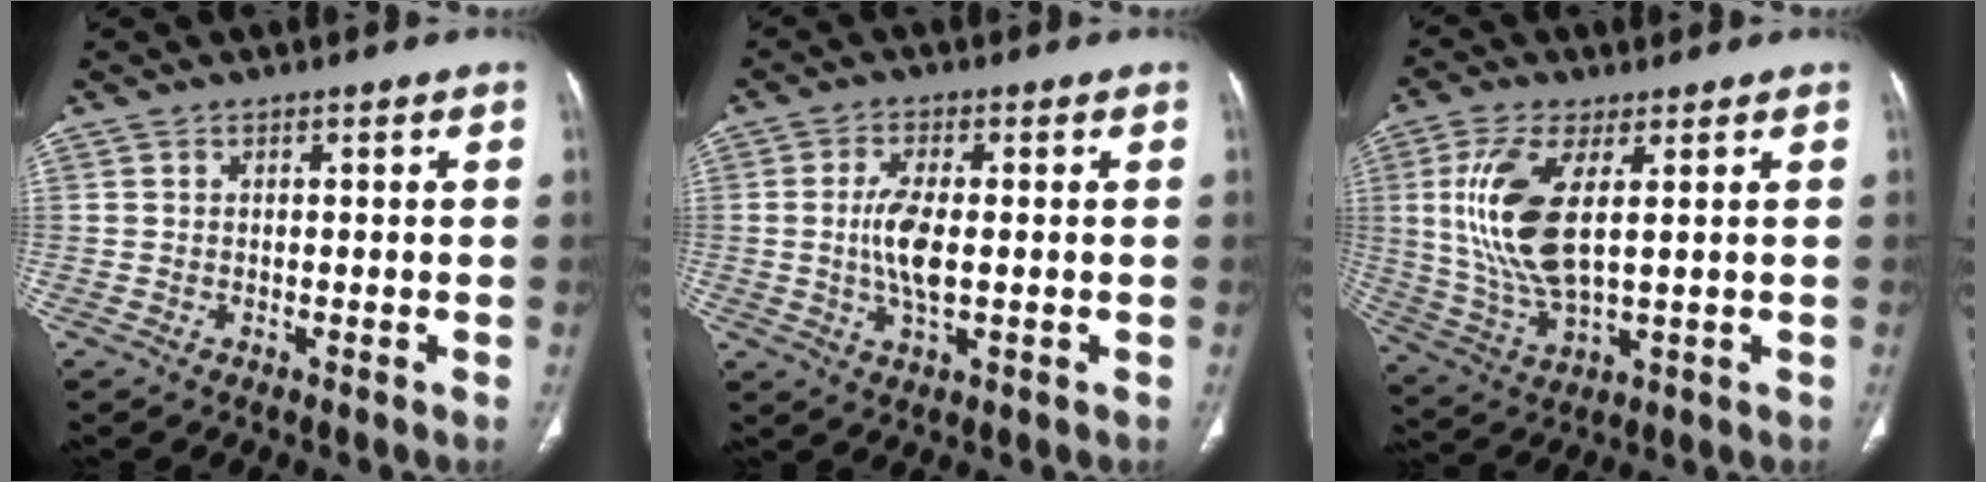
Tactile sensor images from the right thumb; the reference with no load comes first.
{"total": 6.9, "force": [-0.1, 2.7, 6.3], "torque": [-0.137, -0.005, -0.003]}
{"total": 14.0, "force": [2.8, 5.6, 12.5], "torque": [-0.278, -0.015, 0.065]}